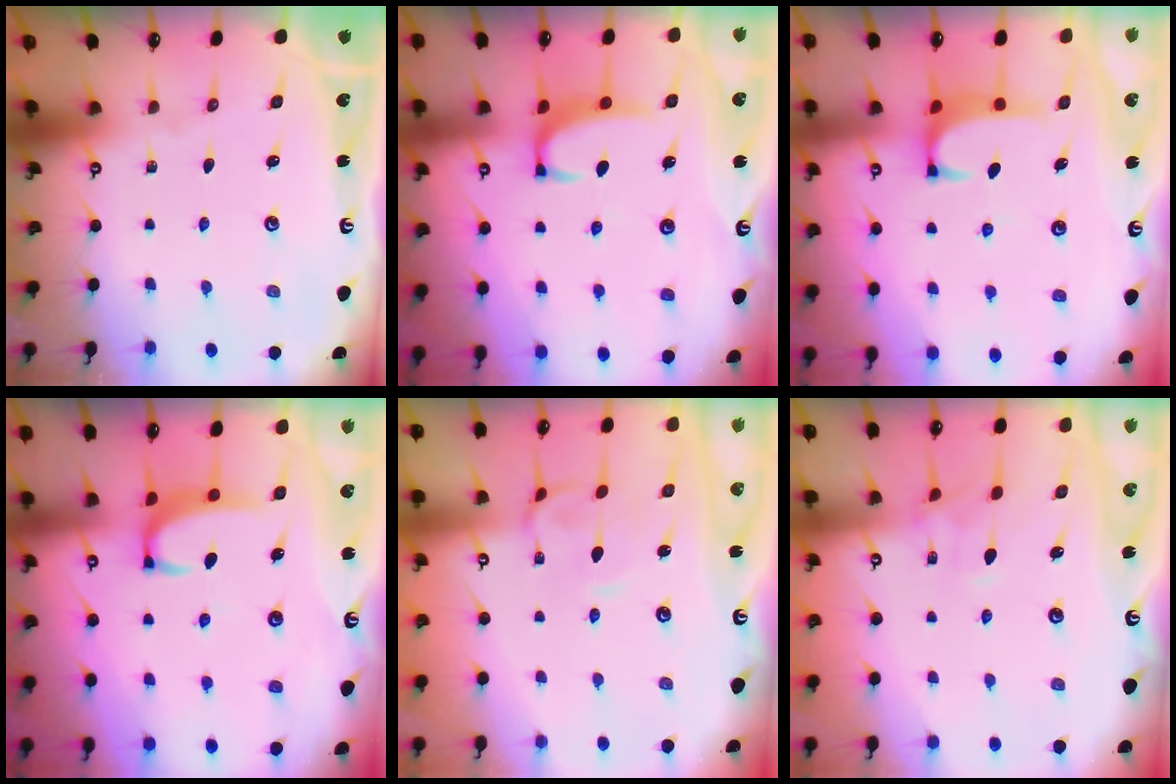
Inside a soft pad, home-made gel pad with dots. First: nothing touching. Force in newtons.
{"total": 2.3, "press": 2.3, "slide": 0.6}
{"total": 1.3, "press": 1.2, "slide": 0.5}
{"total": 2.9, "press": 2.9, "slide": 0.5}
{"total": 2.3, "press": 2.2, "slide": 0.6}
{"total": 1.1, "press": 0.3, "slide": 1.1}